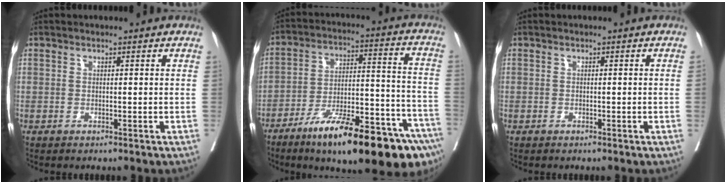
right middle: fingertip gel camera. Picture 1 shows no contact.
{"total": 23.4, "force": [-15.3, 3.9, 17.3], "torque": [-0.196, 0.015, -0.237]}
{"total": 0.0}